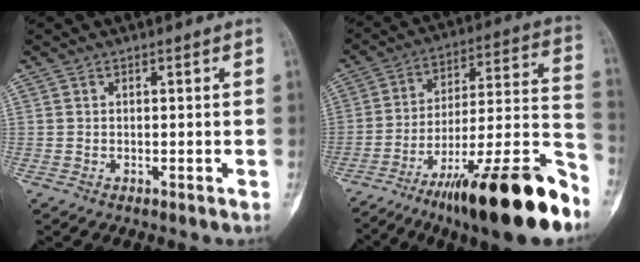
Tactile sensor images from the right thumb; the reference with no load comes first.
{"total": 27.1, "force": [-17.6, 4.9, 20.0], "torque": [-0.235, 0.077, -0.279]}